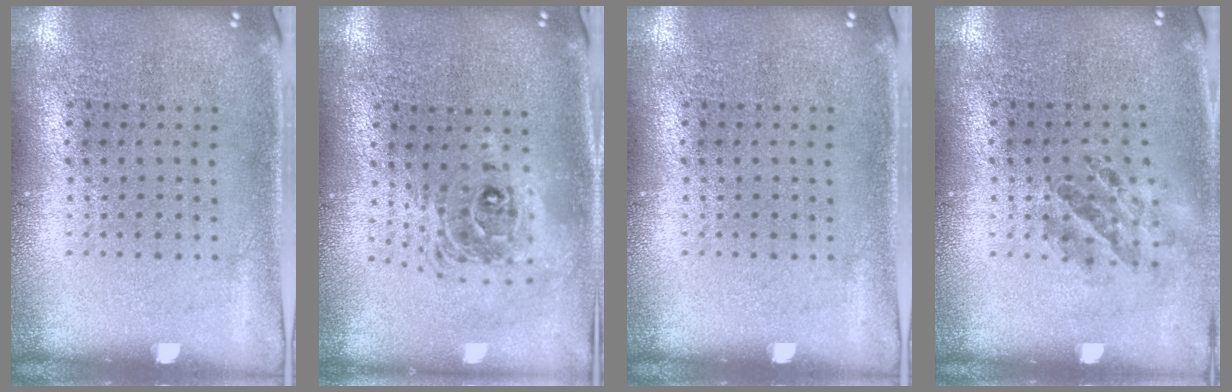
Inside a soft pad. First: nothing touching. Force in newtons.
{"total": 2.0, "press": 1.5, "slide": 1.3}
{"total": 0.0}
{"total": 0.9, "press": 0.9, "slide": 0.3}